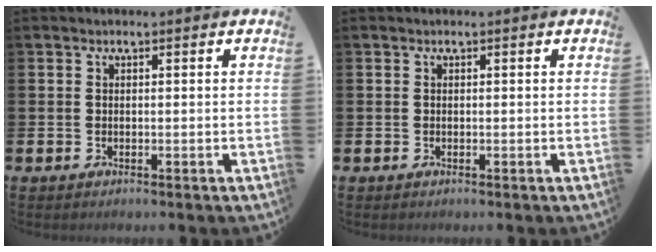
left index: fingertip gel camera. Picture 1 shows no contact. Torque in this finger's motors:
{"motor_torque": [-0.18, 0.05, 0.00, -0.01]}